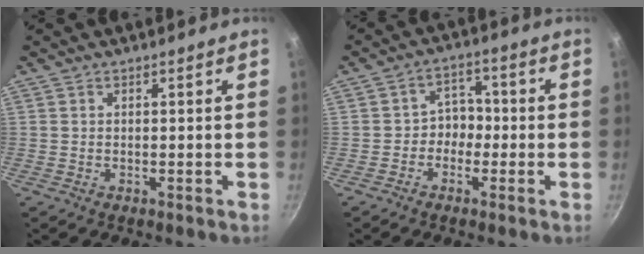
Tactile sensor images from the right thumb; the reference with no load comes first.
{"total": 4.8, "force": [-1.3, 4.0, 2.2], "torque": [0.014, 0.022, -0.030]}